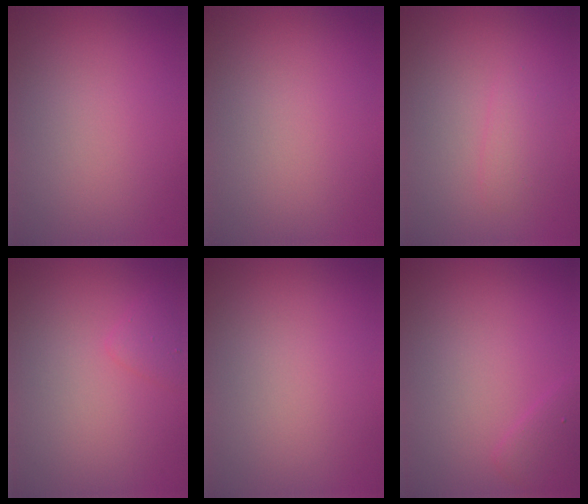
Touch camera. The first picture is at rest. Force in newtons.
{"total": 0.0}
{"total": 1.2, "press": 1.2, "slide": 0.1}
{"total": 1.3, "press": 1.3, "slide": 0.0}
{"total": 0.0}
{"total": 1.4, "press": 1.4, "slide": 0.1}